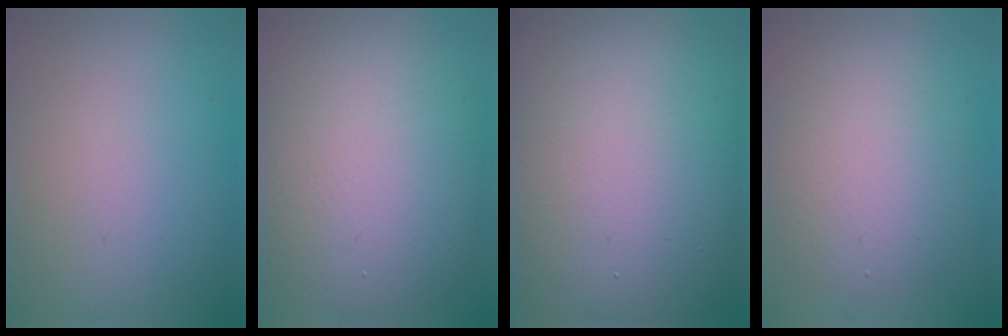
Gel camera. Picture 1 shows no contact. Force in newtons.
{"total": 10.8, "press": 10.8, "slide": 1.0}
{"total": 17.7, "press": 17.7, "slide": 0.9}
{"total": 4.7, "press": 4.6, "slide": 0.5}